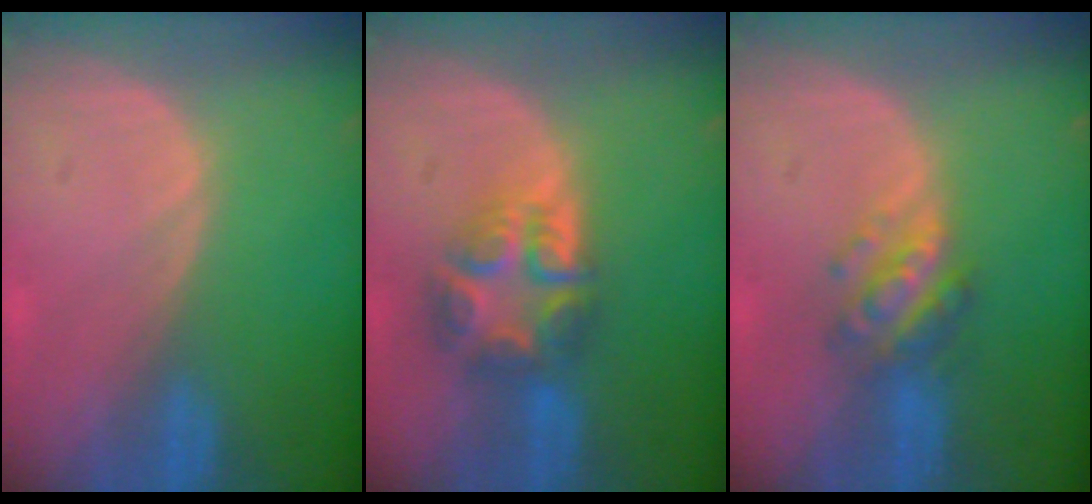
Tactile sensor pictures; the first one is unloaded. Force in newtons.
{"total": 7.6, "press": 6.6, "slide": 3.6}
{"total": 5.6, "press": 5.0, "slide": 2.5}